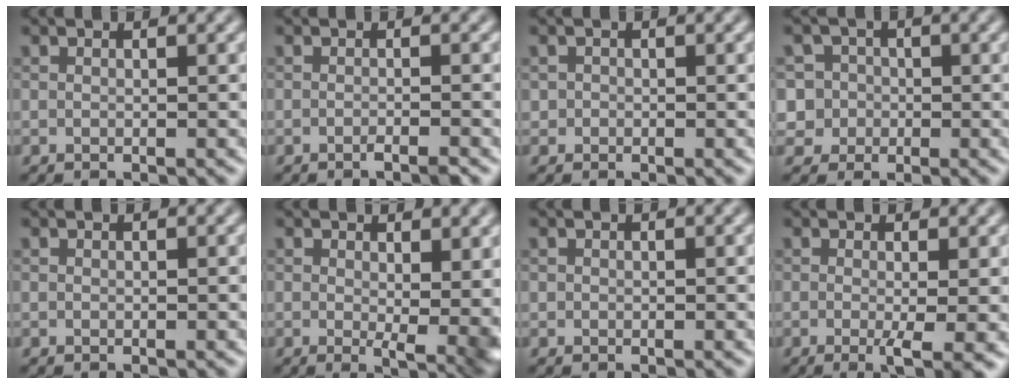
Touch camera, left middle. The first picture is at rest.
{"total": 1.2, "force": [-0.8, 0.1, 0.9], "torque": [-0.012, -0.001, -0.018]}
{"total": 0.6, "force": [-0.1, 0.6, 0.0], "torque": [0.006, -0.003, -0.004]}
{"total": 4.9, "force": [-0.2, 4.8, 1.0], "torque": [-0.004, 0.024, -0.020]}
{"total": 0.0}
{"total": 5.2, "force": [0.8, 2.1, 4.7], "torque": [-0.059, -0.020, 0.020]}
{"total": 0.0}
{"total": 3.5, "force": [-0.6, 0.7, 3.4], "torque": [-0.056, -0.012, -0.008]}